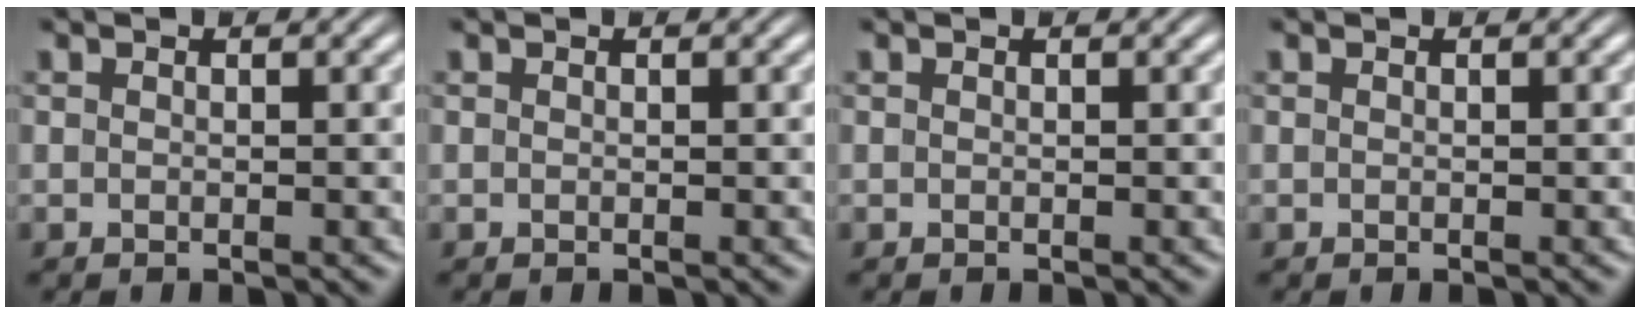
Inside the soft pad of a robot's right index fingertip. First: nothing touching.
{"total": 0.0}
{"total": 0.0}
{"total": 0.0}